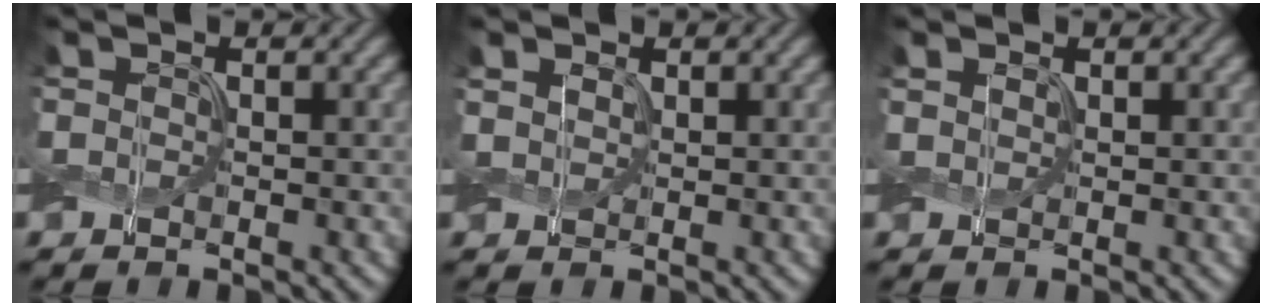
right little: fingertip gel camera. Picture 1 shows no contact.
{"total": 0.8, "force": [0.6, 0.5, 0.3], "torque": [-0.011, 0.000, 0.014]}
{"total": 0.5, "force": [0.4, 0.2, 0.2], "torque": [-0.006, 0.000, 0.010]}